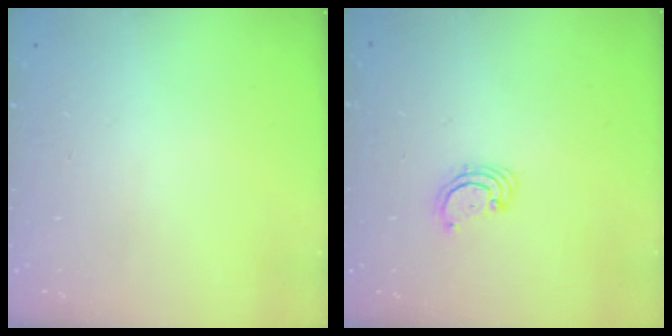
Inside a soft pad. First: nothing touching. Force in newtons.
{"total": 2.5, "press": 2.5, "slide": 0.2}